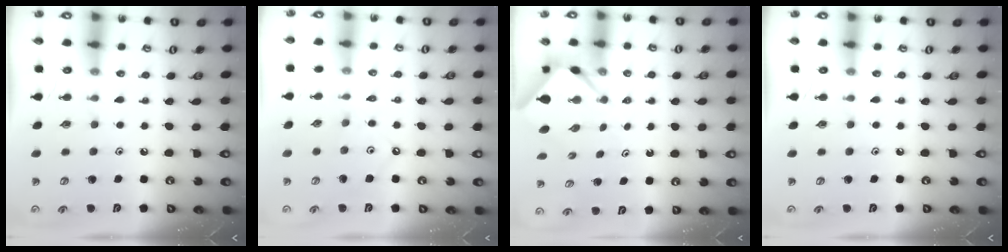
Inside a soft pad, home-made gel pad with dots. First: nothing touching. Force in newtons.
{"total": 2.5, "press": 2.5, "slide": 0.4}
{"total": 2.6, "press": 2.6, "slide": 0.3}
{"total": 0.0}